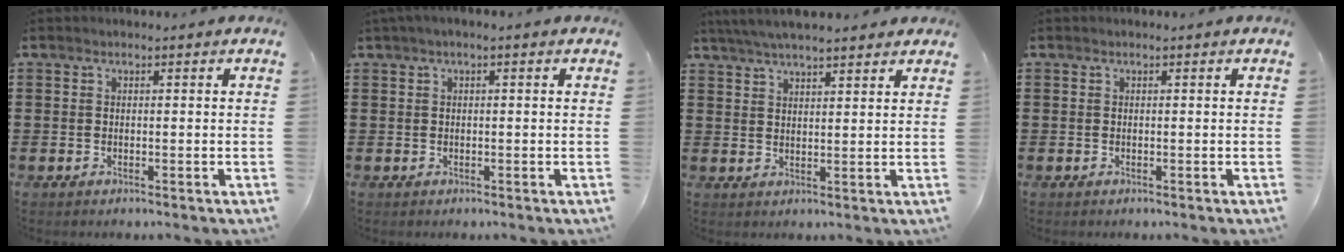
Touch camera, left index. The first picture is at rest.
{"total": 1.0, "force": [0.0, 0.1, 1.0], "torque": [-0.017, -0.002, 0.000]}
{"total": 4.6, "force": [4.1, 0.3, 2.1], "torque": [-0.051, -0.005, 0.075]}
{"total": 0.0}